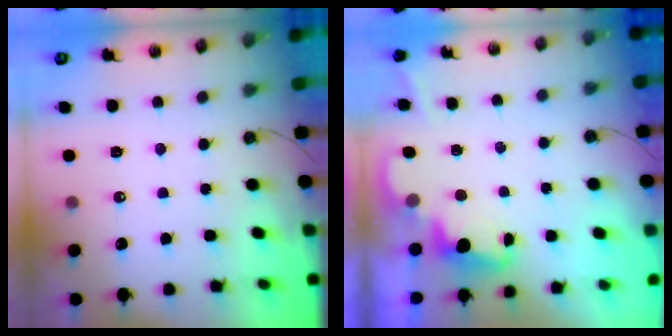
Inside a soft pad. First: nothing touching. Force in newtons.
{"total": 2.3, "press": 2.3, "slide": 0.5}